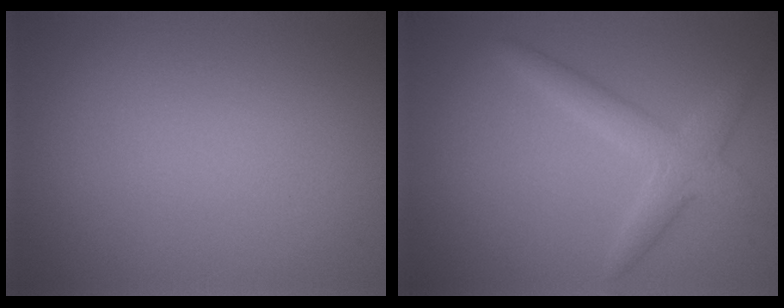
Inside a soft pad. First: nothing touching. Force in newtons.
{"total": 3.0, "press": 3.0, "slide": 0.1}